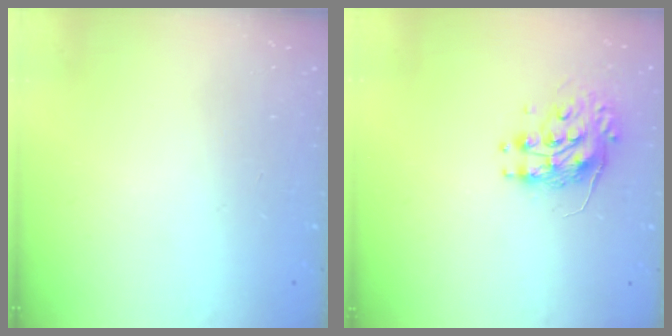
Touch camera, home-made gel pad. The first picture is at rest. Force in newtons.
{"total": 8.2, "press": 8.2, "slide": 0.3}